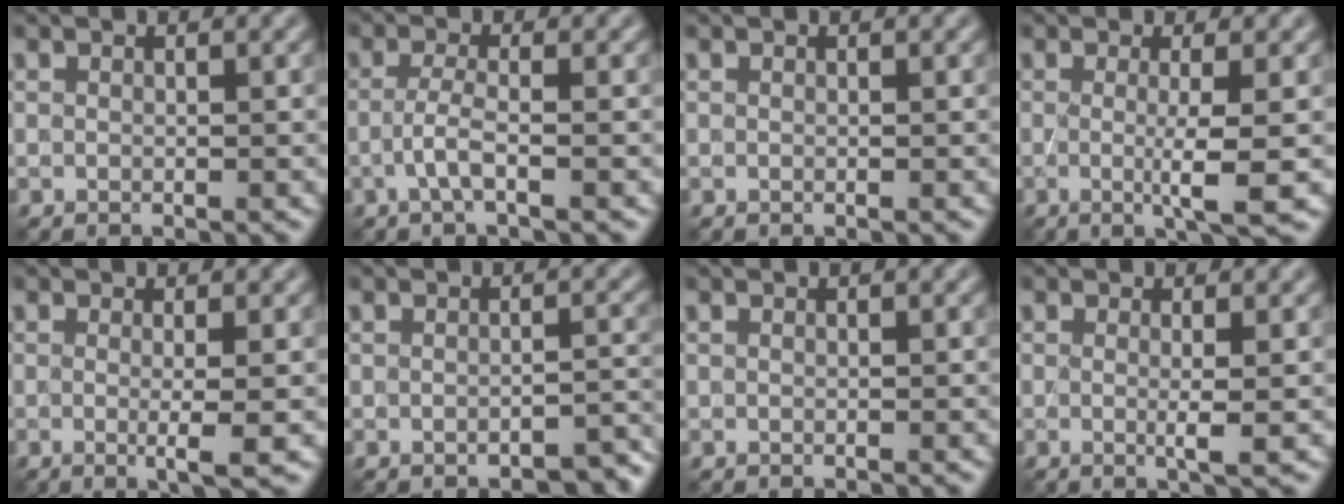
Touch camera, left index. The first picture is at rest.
{"total": 2.0, "force": [-0.7, 0.4, 1.9], "torque": [-0.043, 0.004, -0.023]}
{"total": 0.0}
{"total": 3.6, "force": [-0.1, 0.6, 3.5], "torque": [-0.059, -0.011, -0.006]}
{"total": 2.9, "force": [-0.1, 0.6, 2.8], "torque": [-0.044, -0.008, -0.005]}
{"total": 2.6, "force": [-2.0, 0.7, 1.5], "torque": [-0.022, 0.001, -0.023]}
{"total": 0.0}
{"total": 2.0, "force": [0.1, 0.4, 2.0], "torque": [-0.035, -0.006, -0.006]}